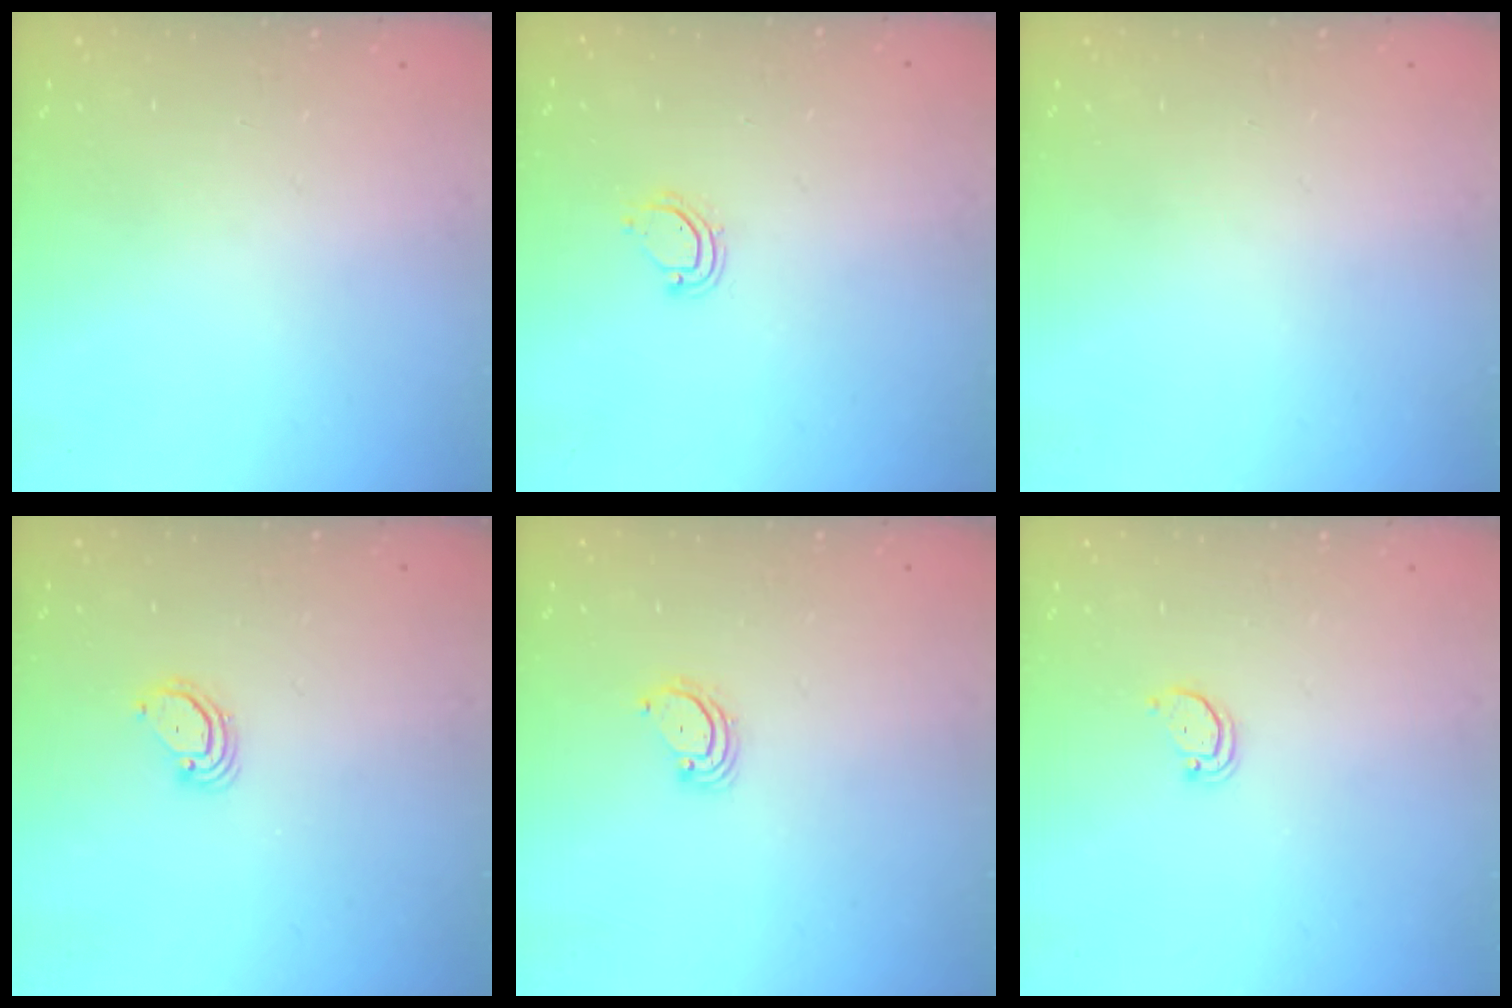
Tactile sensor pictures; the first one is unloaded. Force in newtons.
{"total": 4.3, "press": 4.3, "slide": 0.3}
{"total": 0.0}
{"total": 3.1, "press": 3.1, "slide": 0.2}
{"total": 2.8, "press": 2.8, "slide": 0.3}
{"total": 2.0, "press": 2.0, "slide": 0.2}